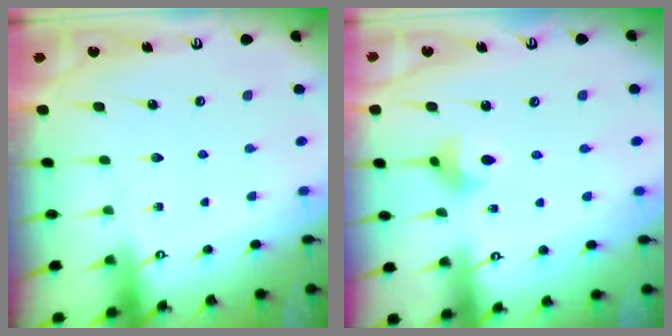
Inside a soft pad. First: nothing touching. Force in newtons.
{"total": 3.6, "press": 3.6, "slide": 0.4}